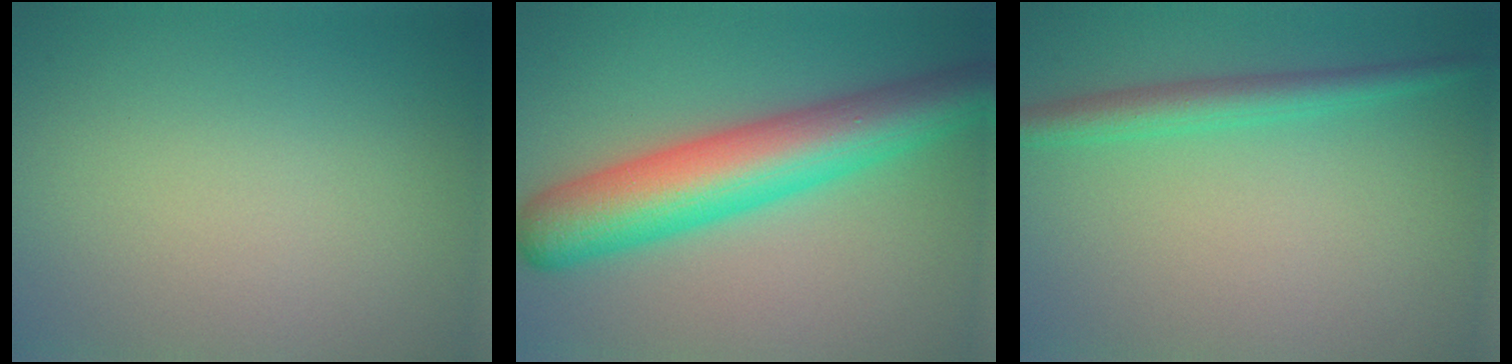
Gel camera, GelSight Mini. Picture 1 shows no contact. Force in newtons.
{"total": 9.2, "press": 9.2, "slide": 0.1}
{"total": 2.9, "press": 2.9, "slide": 0.1}